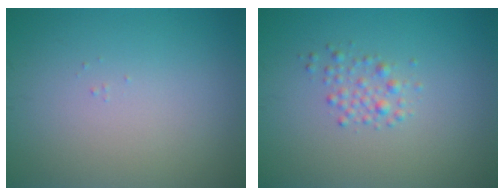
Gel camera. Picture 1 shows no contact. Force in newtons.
{"total": 1.6, "press": 1.6, "slide": 0.1}